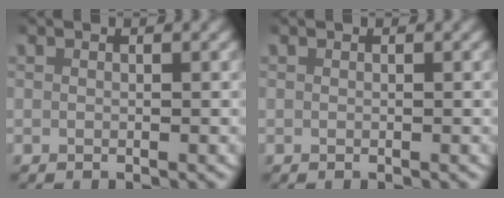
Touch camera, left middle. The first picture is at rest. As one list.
[{"total": 0.0}]